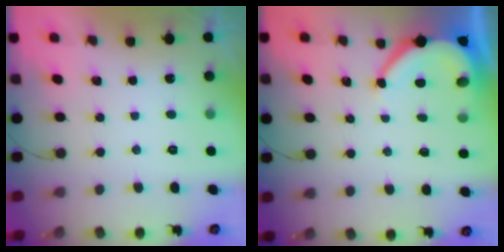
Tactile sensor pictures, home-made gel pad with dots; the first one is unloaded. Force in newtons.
{"total": 6.6, "press": 6.6, "slide": 0.6}